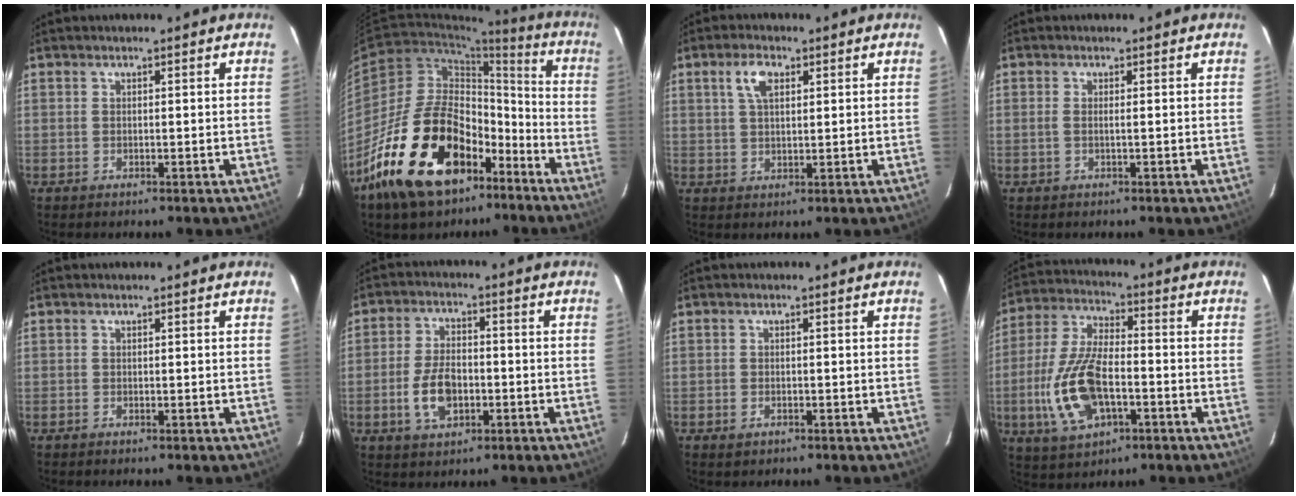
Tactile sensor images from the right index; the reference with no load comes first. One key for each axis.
{"total": 24.3, "fx": -14.5, "fy": 12.9, "fz": 14.7, "tx": -0.271, "ty": 0.011, "tz": -0.230}
{"total": 4.6, "fx": 2.0, "fy": 2.2, "fz": 3.5, "tx": -0.066, "ty": 0.010, "tz": 0.037}
{"total": 1.0, "fx": -0.1, "fy": -0.1, "fz": 1.0, "tx": -0.022, "ty": 0.000, "tz": -0.004}
{"total": 0.0}
{"total": 8.3, "fx": -2.4, "fy": 4.8, "fz": 6.4, "tx": -0.132, "ty": 0.005, "tz": -0.038}
{"total": 1.6, "fx": -0.9, "fy": 1.1, "fz": 0.6, "tx": -0.012, "ty": -0.002, "tz": -0.014}
{"total": 15.3, "fx": -4.3, "fy": 7.2, "fz": 12.8, "tx": -0.282, "ty": -0.003, "tz": -0.075}